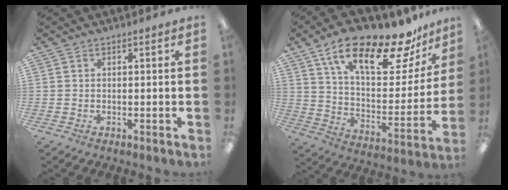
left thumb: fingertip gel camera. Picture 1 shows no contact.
{"total": 22.3, "force": [16.0, 7.3, 13.7], "torque": [-0.218, -0.097, 0.266]}